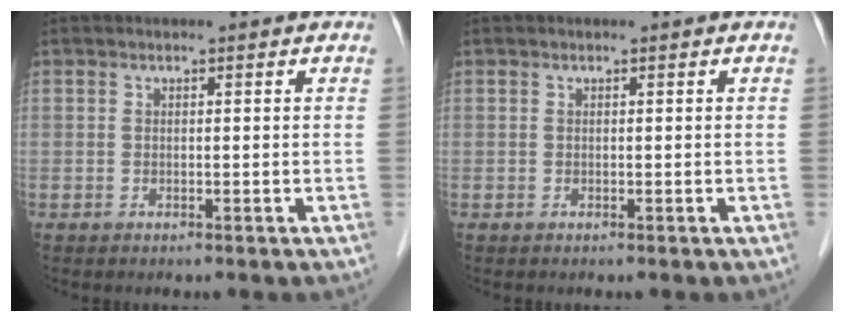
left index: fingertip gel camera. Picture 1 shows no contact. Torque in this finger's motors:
{"motor_torque": [0.00, 0.00, 0.00, 0.00]}